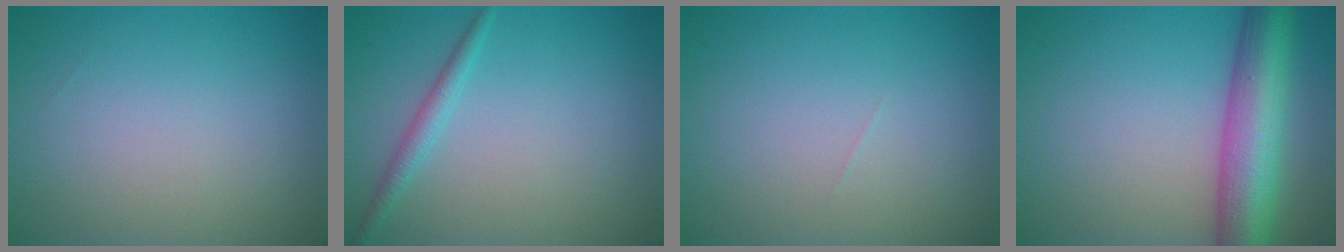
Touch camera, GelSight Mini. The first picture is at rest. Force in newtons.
{"total": 1.6, "press": 1.6, "slide": 0.1}
{"total": 0.0}
{"total": 8.8, "press": 8.8, "slide": 0.2}